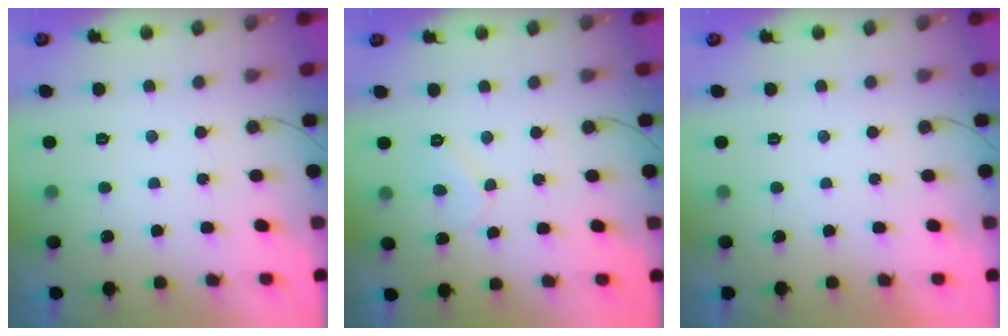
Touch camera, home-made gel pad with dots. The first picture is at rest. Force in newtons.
{"total": 4.8, "press": 4.7, "slide": 0.6}
{"total": 1.8, "press": 1.8, "slide": 0.0}